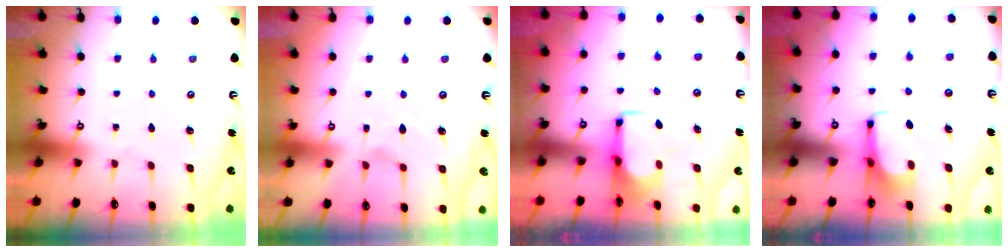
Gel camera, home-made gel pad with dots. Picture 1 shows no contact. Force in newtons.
{"total": 2.0, "press": 1.6, "slide": 1.1}
{"total": 1.0, "press": 0.8, "slide": 0.6}
{"total": 3.5, "press": 3.5, "slide": 0.5}